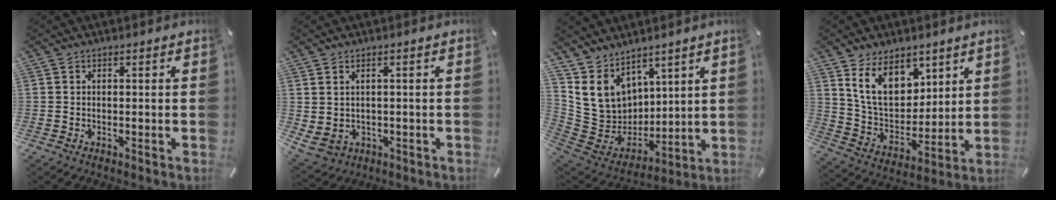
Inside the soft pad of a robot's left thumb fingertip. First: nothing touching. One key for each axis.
{"total": 3.5, "fx": 0.3, "fy": 3.0, "fz": 1.8, "tx": -0.042, "ty": -0.002, "tz": 0.003}
{"total": 12.2, "fx": 6.3, "fy": 10.1, "fz": 2.7, "tx": -0.074, "ty": -0.058, "tz": 0.137}
{"total": 13.5, "fx": 7.6, "fy": 9.0, "fz": 6.5, "tx": -0.133, "ty": -0.033, "tz": 0.147}